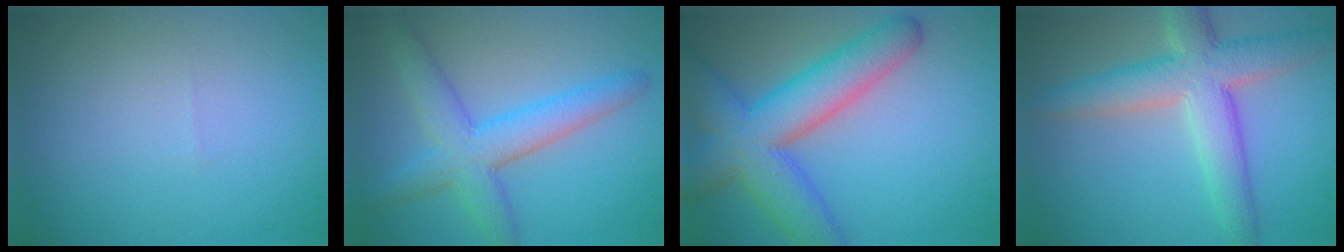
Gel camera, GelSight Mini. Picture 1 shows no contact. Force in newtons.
{"total": 5.2, "press": 5.2, "slide": 0.3}
{"total": 8.6, "press": 8.6, "slide": 0.4}
{"total": 6.6, "press": 6.5, "slide": 0.5}